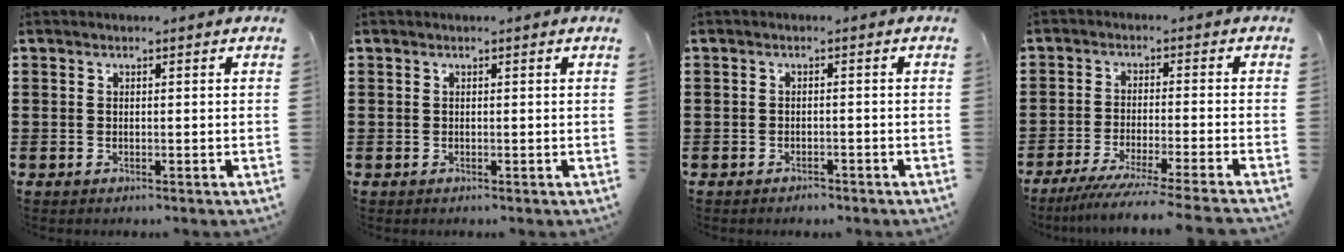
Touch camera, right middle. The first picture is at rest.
{"total": 0.0}
{"total": 1.2, "force": [-1.2, 0.2, 0.0], "torque": [-0.006, -0.002, -0.026]}
{"total": 5.5, "force": [-4.9, -0.7, 2.5], "torque": [-0.047, -0.022, -0.092]}